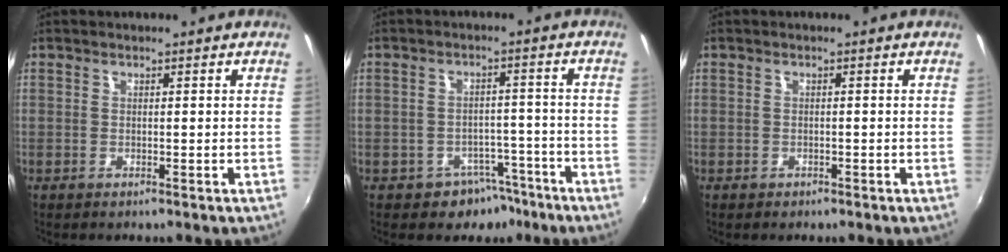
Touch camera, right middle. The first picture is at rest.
{"total": 6.4, "force": [-4.5, 4.3, 1.2], "torque": [-0.024, 0.026, -0.049]}
{"total": 1.2, "force": [-0.8, 0.7, 0.3], "torque": [-0.008, -0.003, -0.013]}